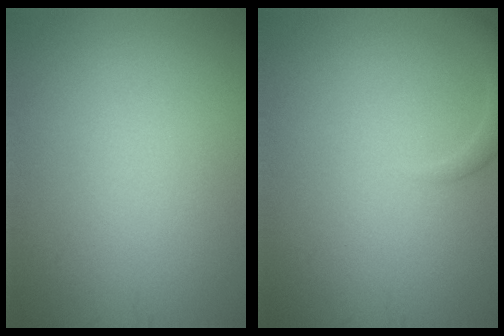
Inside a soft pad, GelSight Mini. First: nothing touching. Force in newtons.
{"total": 1.5, "press": 1.5, "slide": 0.1}